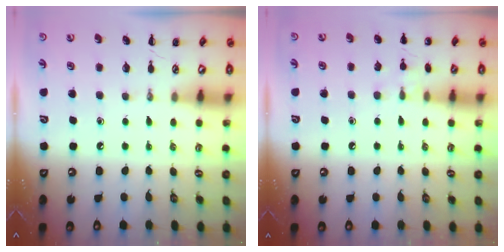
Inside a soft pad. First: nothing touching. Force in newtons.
{"total": 7.0, "press": 6.6, "slide": 2.1}